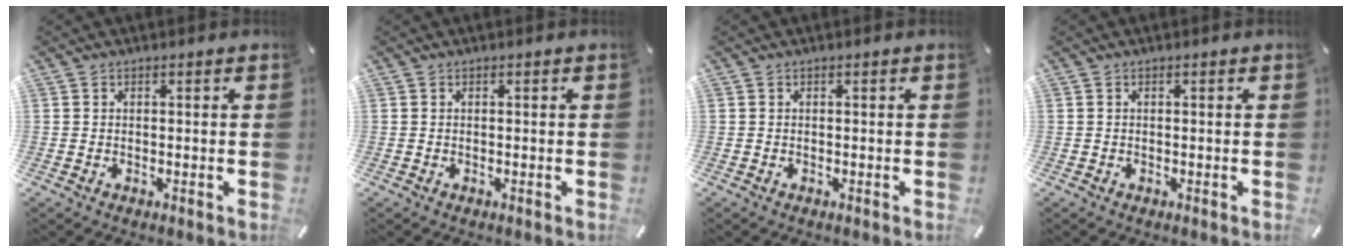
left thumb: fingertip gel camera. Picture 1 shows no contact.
{"total": 0.0}
{"total": 0.0}
{"total": 0.0}